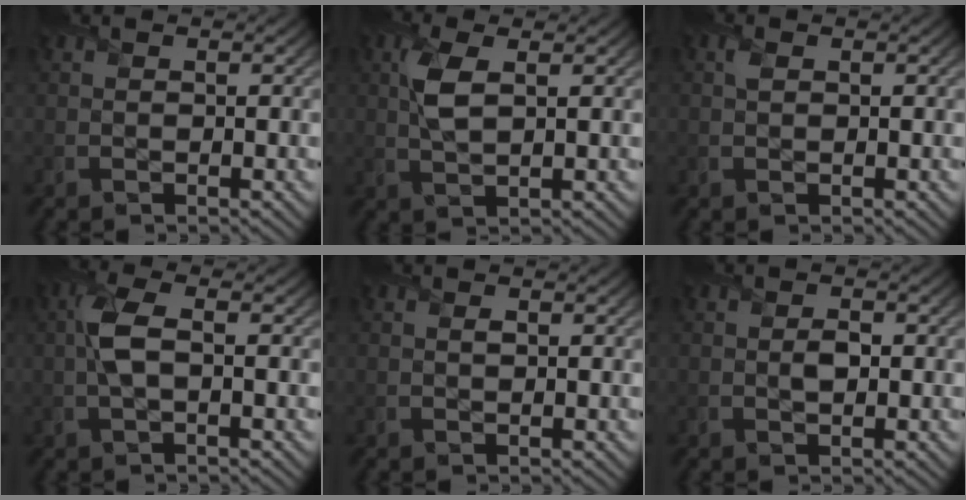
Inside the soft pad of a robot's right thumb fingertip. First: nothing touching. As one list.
[{"total": 4.1, "force": [1.1, 1.6, 3.6], "torque": [-0.090, 0.002, 0.023]}, {"total": 0.8, "force": [0.3, 0.5, 0.5], "torque": [-0.015, 0.000, 0.007]}, {"total": 4.3, "force": [0.1, 1.6, 3.9], "torque": [-0.096, 0.007, -0.002]}, {"total": 0.0}, {"total": 1.4, "force": [-0.1, 0.9, 1.0], "torque": [-0.016, -0.004, -0.001]}]